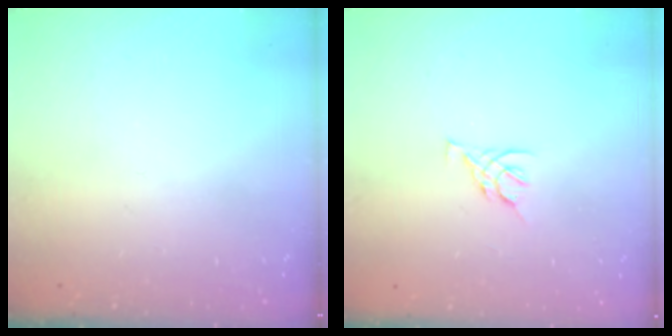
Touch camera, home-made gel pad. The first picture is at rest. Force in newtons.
{"total": 3.2, "press": 3.2, "slide": 0.7}